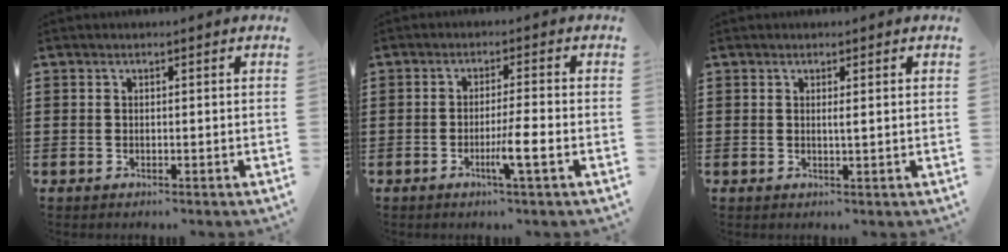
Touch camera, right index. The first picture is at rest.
{"total": 4.8, "force": [-1.8, -0.1, 4.4], "torque": [-0.080, -0.013, -0.034]}
{"total": 1.0, "force": [0.2, -0.1, 1.0], "torque": [-0.019, -0.003, 0.004]}